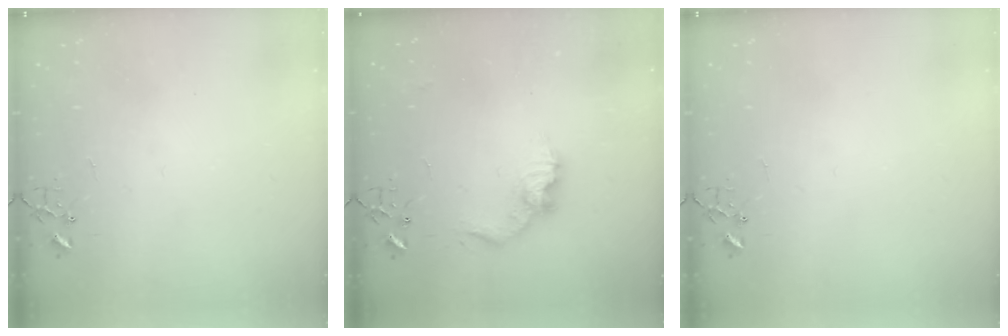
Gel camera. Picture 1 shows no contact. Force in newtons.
{"total": 9.9, "press": 9.9, "slide": 0.1}
{"total": 0.0}